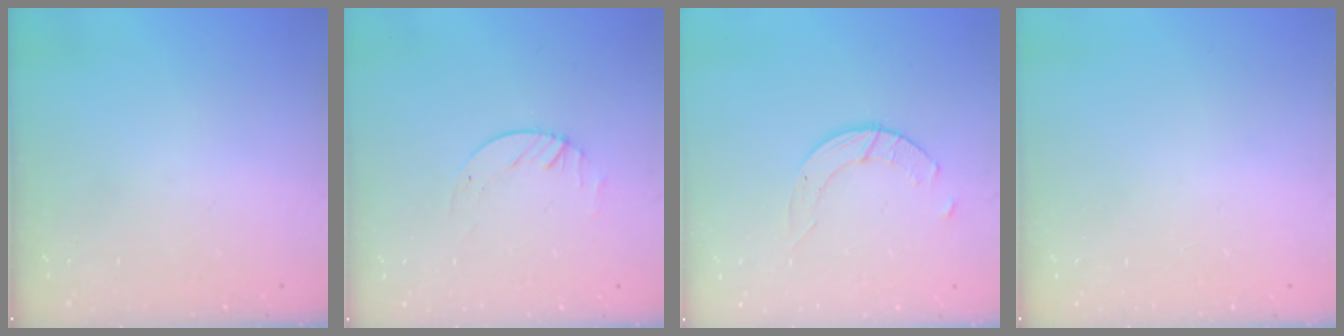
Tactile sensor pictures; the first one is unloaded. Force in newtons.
{"total": 1.7, "press": 1.7, "slide": 0.2}
{"total": 4.1, "press": 4.1, "slide": 0.4}
{"total": 0.0}